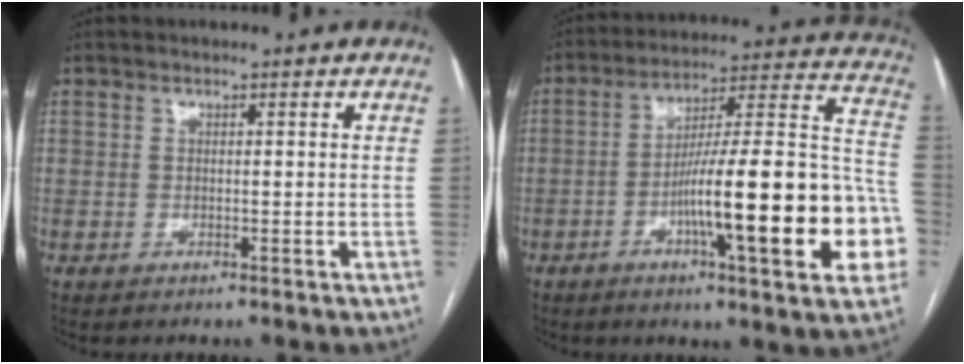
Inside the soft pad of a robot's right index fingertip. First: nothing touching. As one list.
[{"total": 23.7, "force": [-6.9, 2.8, 22.5], "torque": [-0.268, 0.019, -0.098]}]